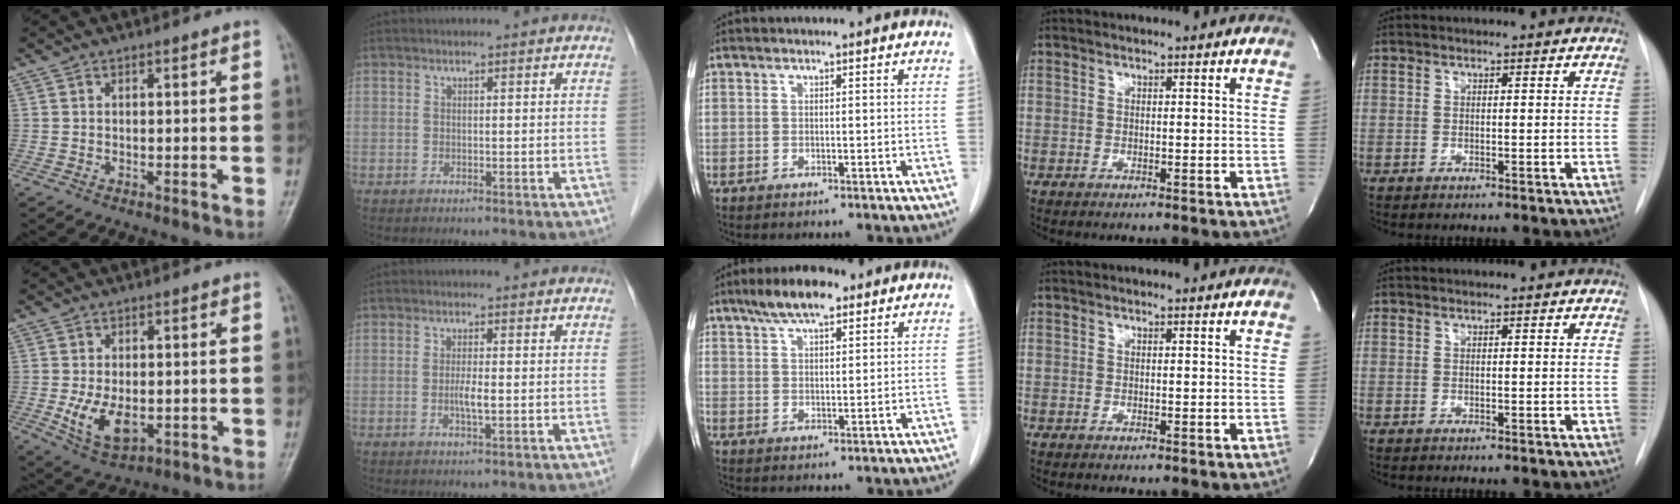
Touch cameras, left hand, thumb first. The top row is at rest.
{"thumb": {"total": 7.9, "force": [-1.4, 4.7, 6.2], "torque": [-0.103, -0.011, -0.013]}, "index": {"total": 2.3, "force": [-0.4, 0.2, 2.2], "torque": [-0.045, -0.002, -0.007]}, "middle": {"total": 7.4, "force": [5.2, 2.0, 4.8], "torque": [-0.092, 0.013, 0.091]}}